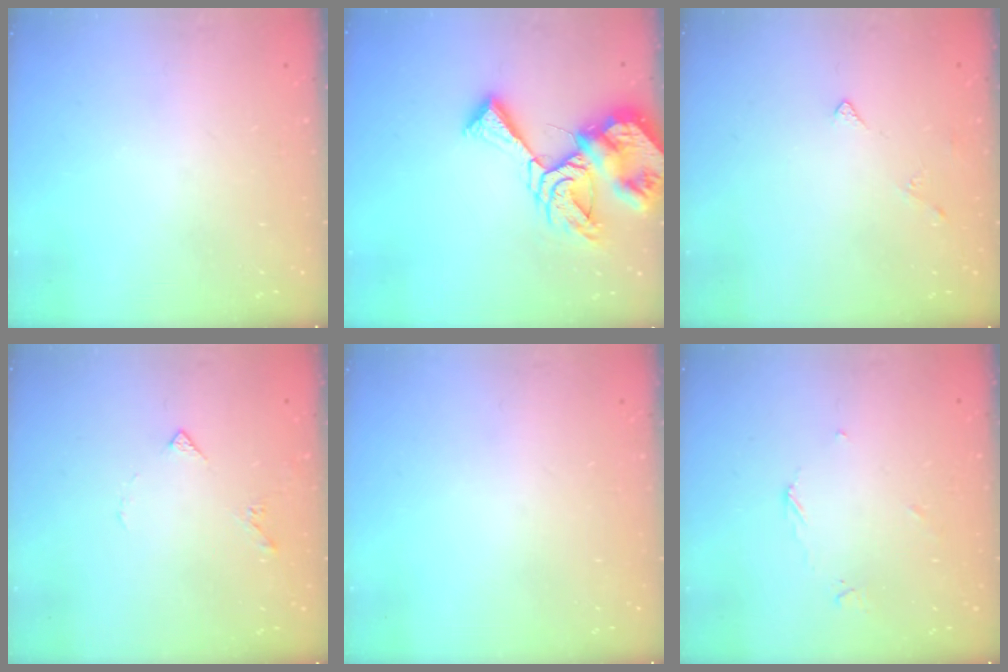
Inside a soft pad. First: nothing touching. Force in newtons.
{"total": 14.5, "press": 14.4, "slide": 1.6}
{"total": 3.0, "press": 2.9, "slide": 0.5}
{"total": 4.2, "press": 4.1, "slide": 0.8}
{"total": 0.0}
{"total": 3.5, "press": 3.5, "slide": 0.5}